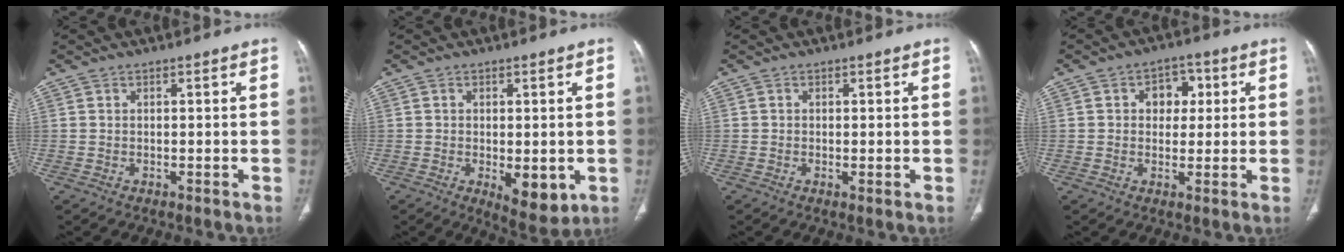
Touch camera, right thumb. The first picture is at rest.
{"total": 7.7, "force": [-1.8, 3.6, 6.5], "torque": [-0.079, -0.016, -0.016]}
{"total": 0.8, "force": [-0.1, 0.2, 0.8], "torque": [-0.018, -0.004, -0.003]}
{"total": 6.0, "force": [1.4, 4.6, 3.7], "torque": [-0.016, 0.003, 0.015]}